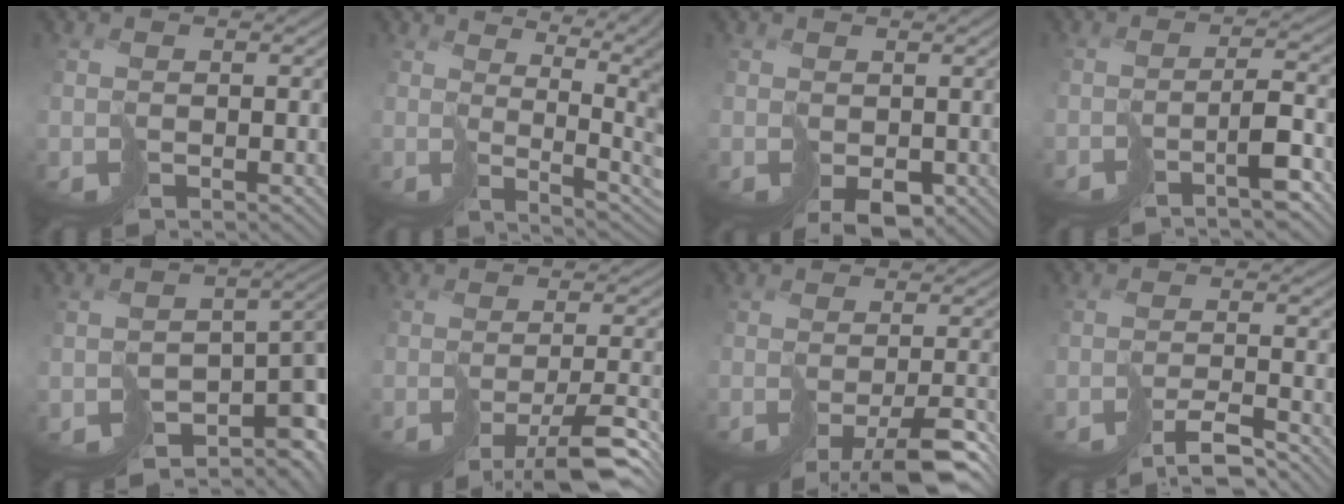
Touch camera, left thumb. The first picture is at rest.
{"total": 9.6, "force": [3.2, 2.3, 8.7], "torque": [-0.115, 0.011, 0.056]}
{"total": 2.9, "force": [-0.7, 2.2, 1.9], "torque": [-0.036, -0.006, -0.002]}
{"total": 4.0, "force": [-2.6, 0.0, 3.1], "torque": [-0.034, 0.010, -0.049]}
{"total": 8.1, "force": [-4.9, 4.2, 4.9], "torque": [-0.062, -0.027, -0.051]}
{"total": 7.6, "force": [-5.1, 1.1, 5.5], "torque": [-0.075, -0.005, -0.073]}
{"total": 6.8, "force": [-4.7, 1.0, 4.8], "torque": [-0.060, -0.008, -0.061]}
{"total": 5.0, "force": [-4.4, 0.1, 2.4], "torque": [-0.033, 0.005, -0.071]}